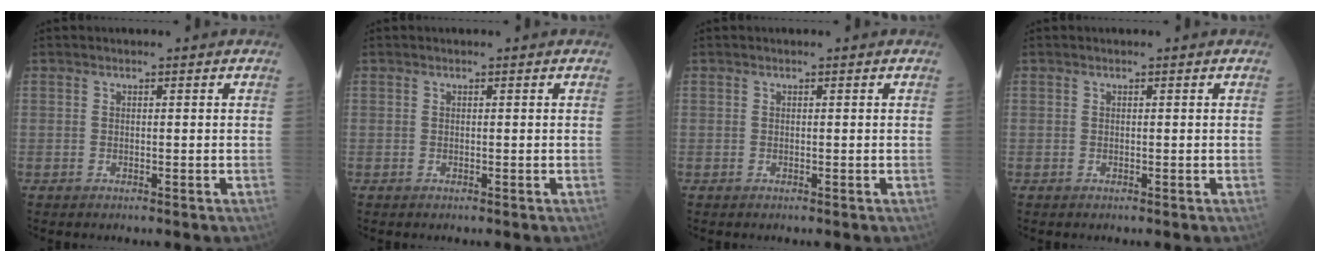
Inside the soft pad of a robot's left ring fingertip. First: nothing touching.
{"total": 0.0}
{"total": 0.0}
{"total": 0.0}